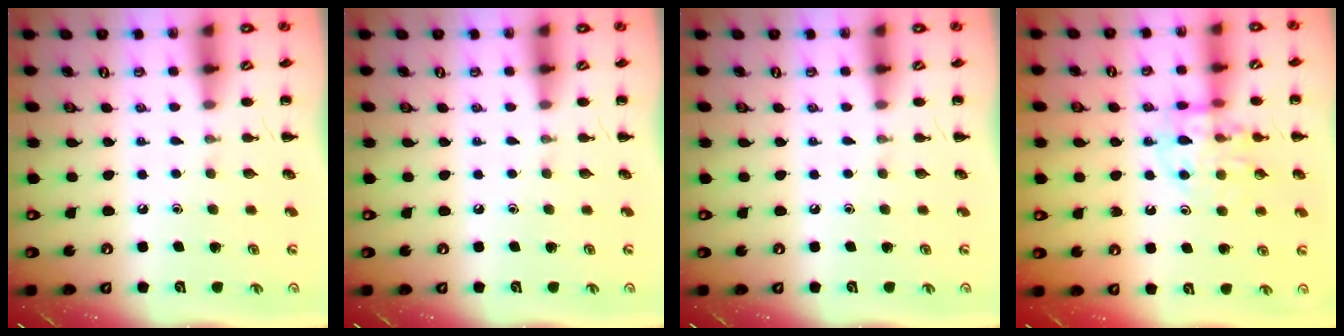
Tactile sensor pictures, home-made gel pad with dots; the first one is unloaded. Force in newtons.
{"total": 0.0}
{"total": 0.0}
{"total": 11.7, "press": 11.6, "slide": 1.2}